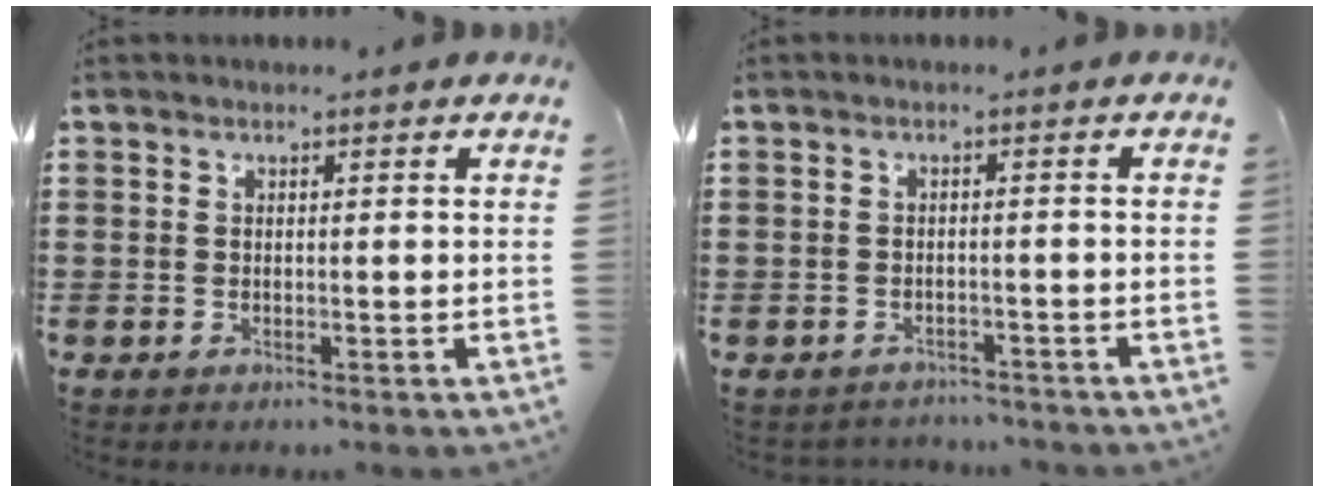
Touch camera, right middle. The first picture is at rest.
{"total": 1.7, "force": [-1.6, 0.3, -0.1], "torque": [-0.005, 0.001, -0.037]}